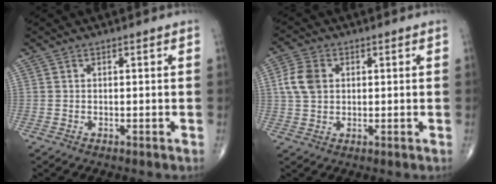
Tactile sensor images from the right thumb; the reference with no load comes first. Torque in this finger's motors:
{"motor_torque": [-0.68, 0.79, 0.33, -0.08, 0.03]}